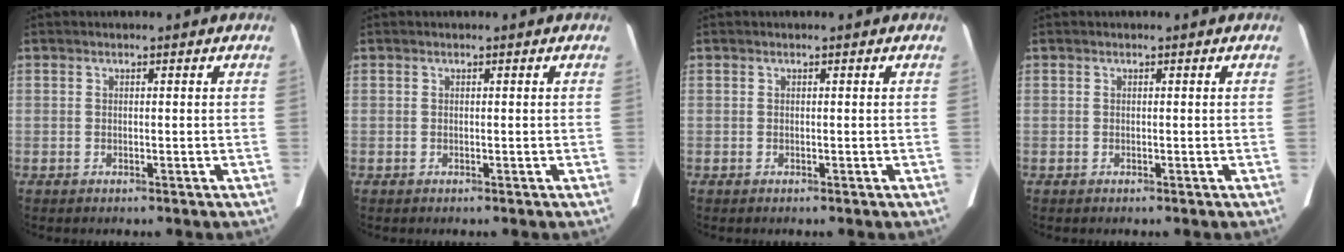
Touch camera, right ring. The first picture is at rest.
{"total": 0.0}
{"total": 0.0}
{"total": 0.0}